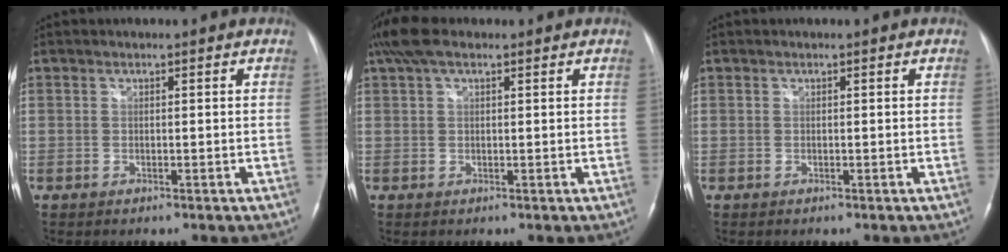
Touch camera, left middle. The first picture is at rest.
{"total": 5.0, "force": [3.3, 1.9, 3.2], "torque": [-0.077, 0.034, 0.065]}
{"total": 0.0}